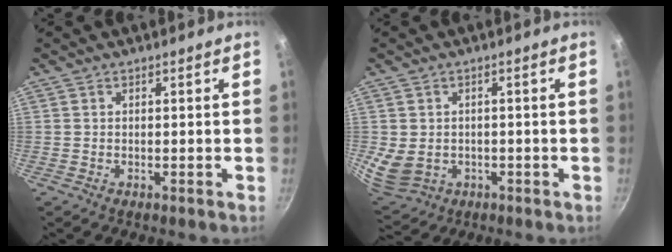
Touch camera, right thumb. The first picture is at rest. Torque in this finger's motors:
{"motor_torque": [0.28, -0.12, 0.59, 0.09, 0.10]}